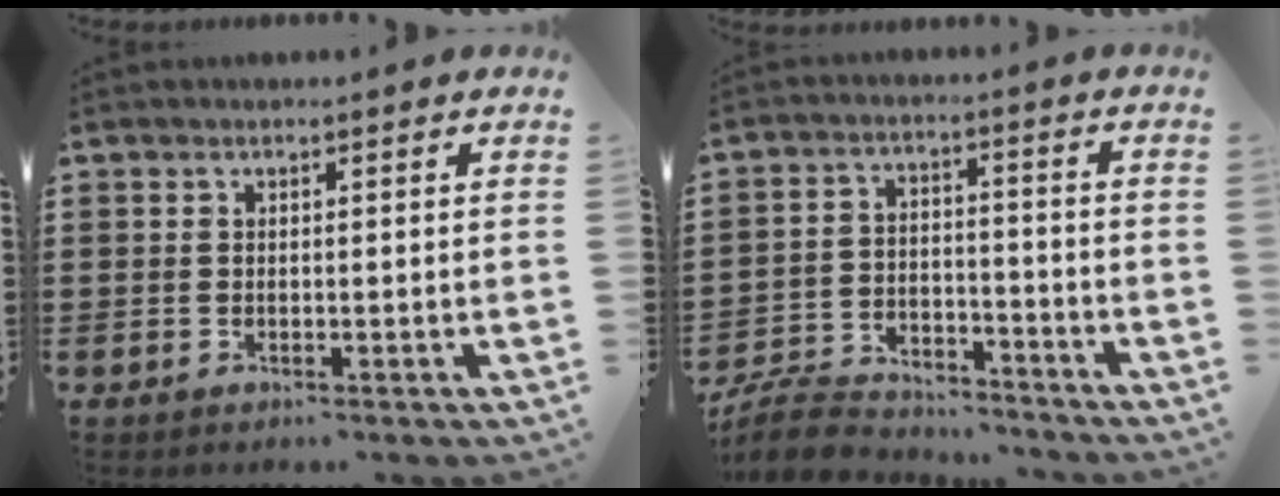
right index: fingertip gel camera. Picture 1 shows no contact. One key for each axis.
{"total": 7.7, "fx": -7.4, "fy": 1.5, "fz": 1.6, "tx": -0.041, "ty": 0.015, "tz": -0.146}